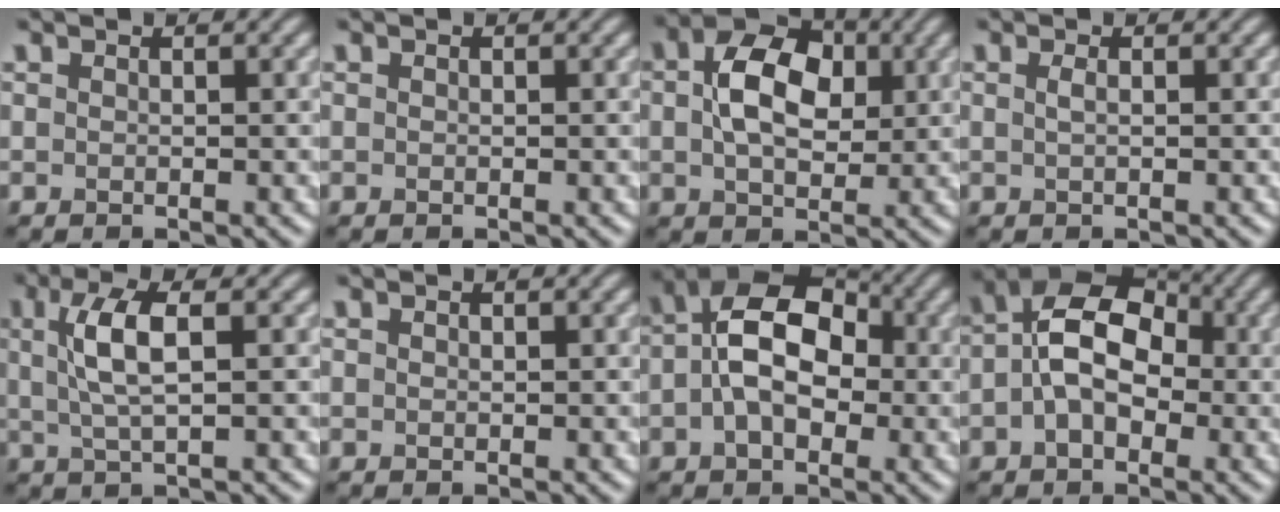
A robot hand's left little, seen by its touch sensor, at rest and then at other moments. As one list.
[{"total": 0.0}, {"total": 7.0, "force": [1.1, 4.6, 5.1], "torque": [-0.091, 0.006, 0.012]}, {"total": 0.7, "force": [0.1, 0.3, 0.7], "torque": [-0.014, 0.004, 0.002]}, {"total": 4.4, "force": [0.9, 1.3, 4.1], "torque": [-0.086, 0.005, 0.018]}, {"total": 0.0}, {"total": 8.3, "force": [-0.1, 5.3, 6.5], "torque": [-0.105, 0.018, -0.016]}, {"total": 7.9, "force": [-0.1, 5.1, 6.0], "torque": [-0.087, 0.022, -0.023]}]